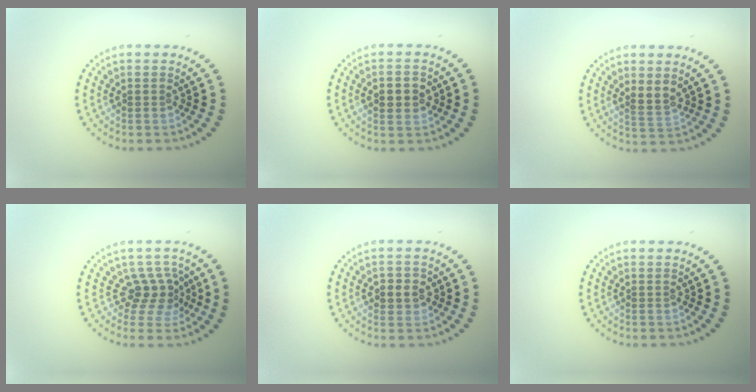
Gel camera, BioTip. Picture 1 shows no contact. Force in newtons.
{"total": 2.6, "press": 2.6, "slide": 0.2}
{"total": 1.7, "press": 1.5, "slide": 0.8}
{"total": 2.7, "press": 1.9, "slide": 1.9}
{"total": 2.1, "press": 2.0, "slide": 0.5}
{"total": 0.0}